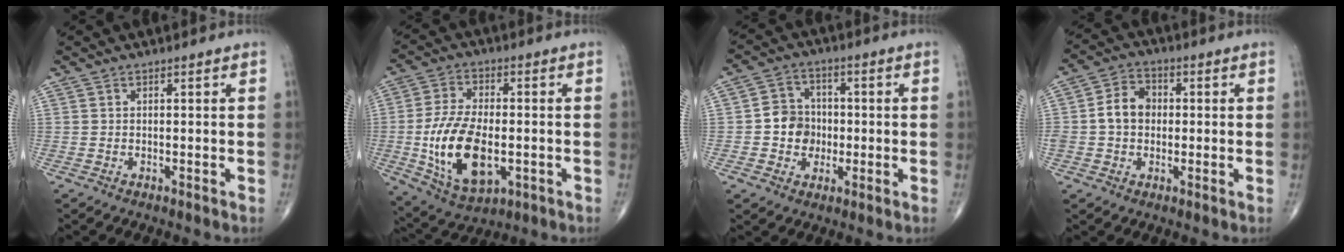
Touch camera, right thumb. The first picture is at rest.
{"total": 16.4, "force": [-2.9, 8.7, 13.6], "torque": [-0.253, -0.001, -0.039]}
{"total": 7.5, "force": [-0.9, 6.7, 3.2], "torque": [-0.018, 0.016, -0.022]}
{"total": 7.1, "force": [-0.1, 5.7, 4.3], "torque": [-0.063, 0.019, -0.008]}